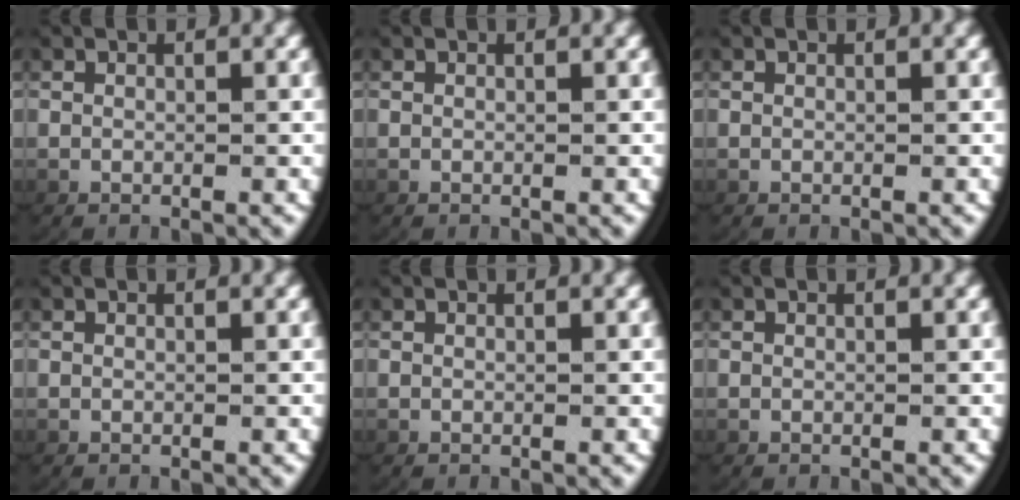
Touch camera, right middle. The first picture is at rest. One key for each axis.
{"total": 0.0}
{"total": 0.0}
{"total": 0.0}
{"total": 0.0}
{"total": 0.0}